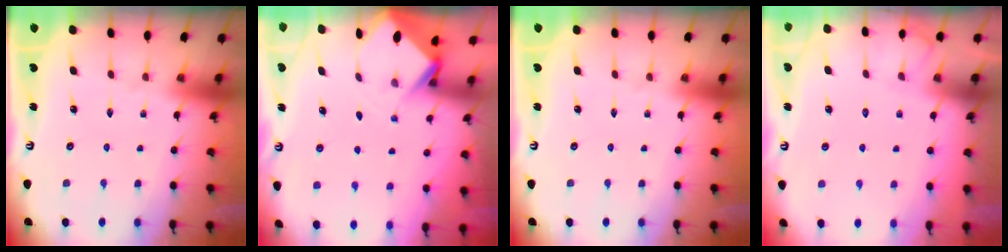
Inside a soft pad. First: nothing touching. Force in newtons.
{"total": 2.9, "press": 2.9, "slide": 0.3}
{"total": 0.0}
{"total": 4.3, "press": 4.2, "slide": 0.6}